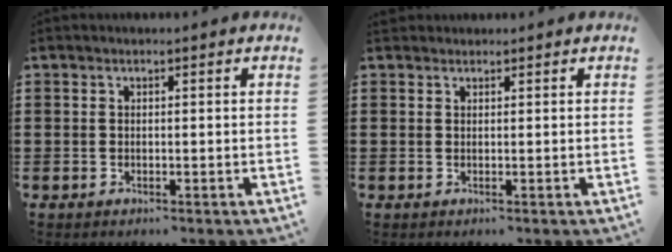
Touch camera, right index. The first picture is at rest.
{"total": 0.7, "force": [0.6, 0.3, -0.1], "torque": [0.001, 0.002, 0.013]}